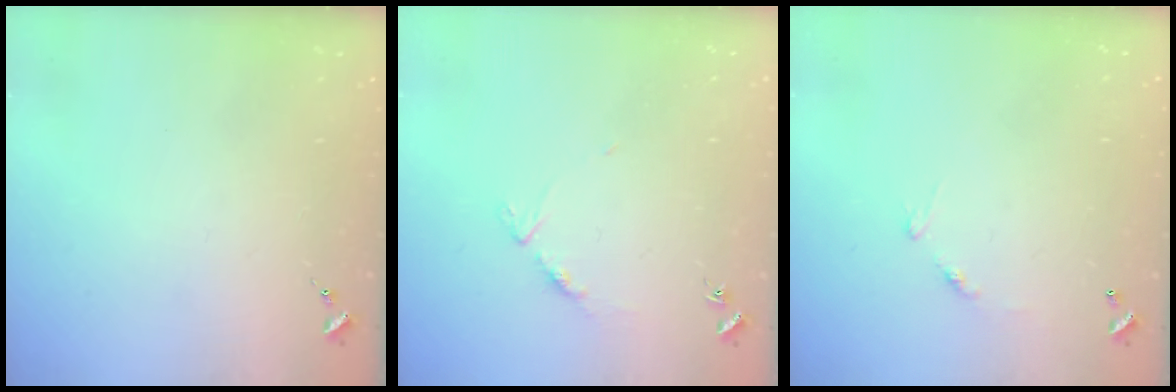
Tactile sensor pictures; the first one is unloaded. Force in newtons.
{"total": 5.5, "press": 5.5, "slide": 0.4}
{"total": 7.0, "press": 7.0, "slide": 0.5}